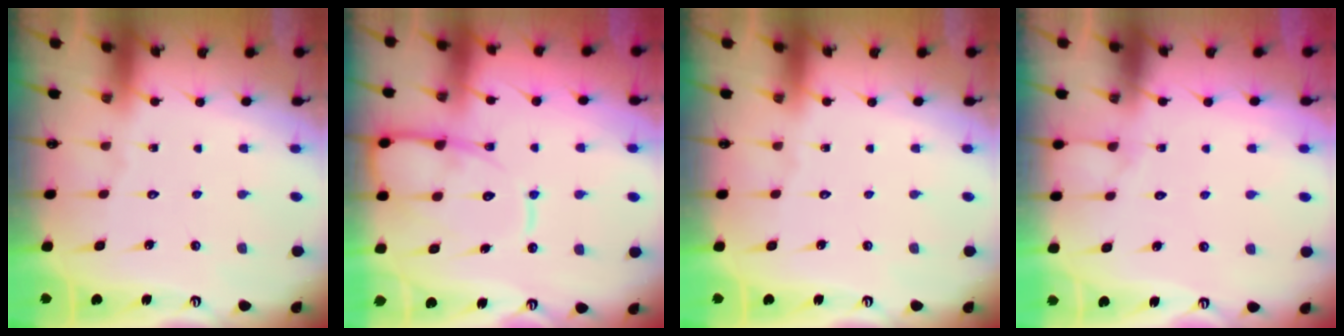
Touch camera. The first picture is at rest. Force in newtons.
{"total": 13.2, "press": 13.1, "slide": 1.5}
{"total": 0.0}
{"total": 4.3, "press": 4.2, "slide": 0.5}